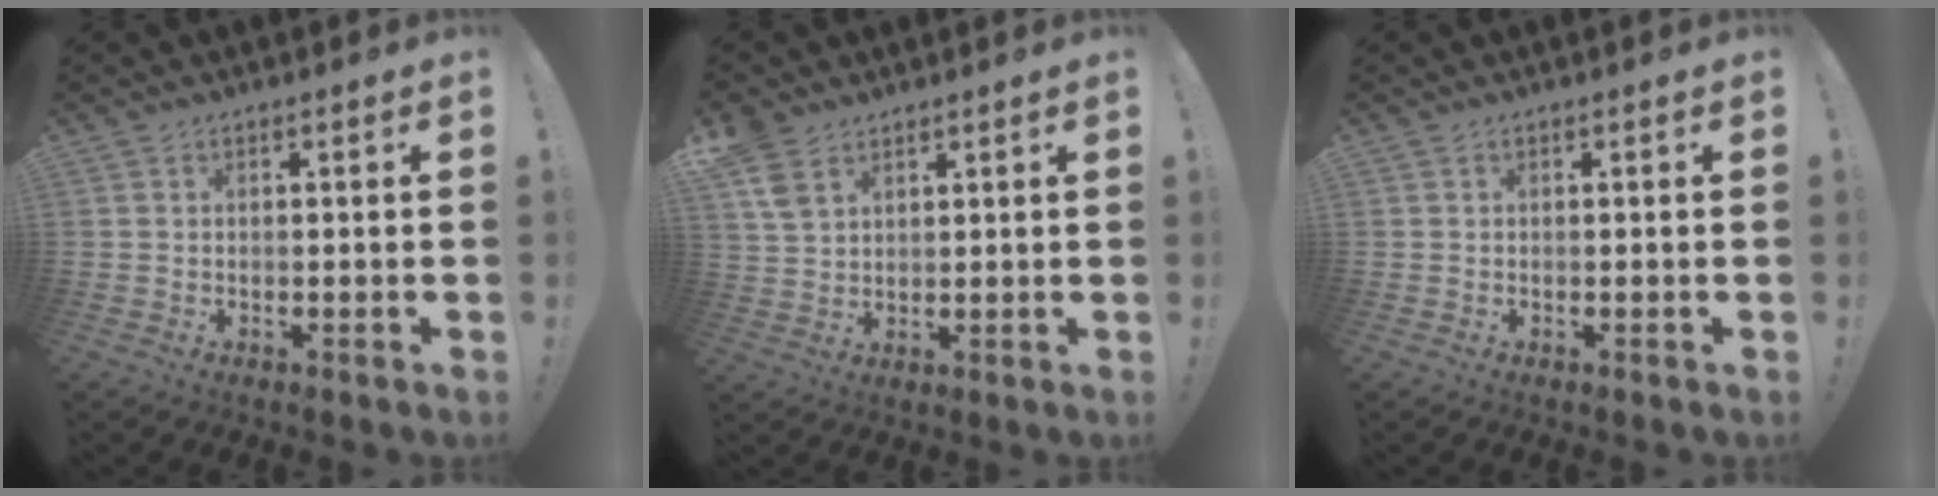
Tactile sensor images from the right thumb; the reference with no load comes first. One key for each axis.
{"total": 7.6, "fx": 4.7, "fy": 4.4, "fz": 3.9, "tx": -0.079, "ty": -0.014, "tz": 0.093}
{"total": 0.0}